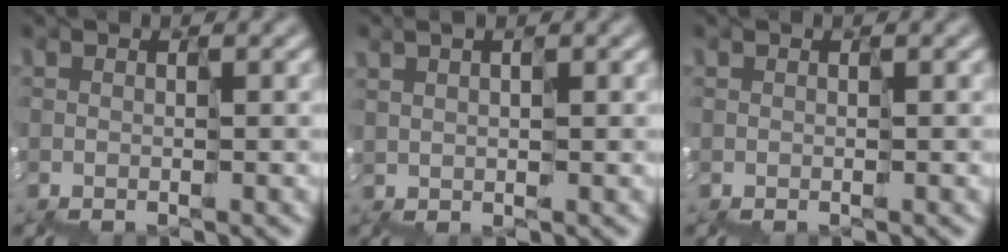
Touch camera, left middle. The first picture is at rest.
{"total": 1.8, "force": [0.6, -1.2, -1.1], "torque": [0.024, 0.005, 0.015]}
{"total": 0.0}